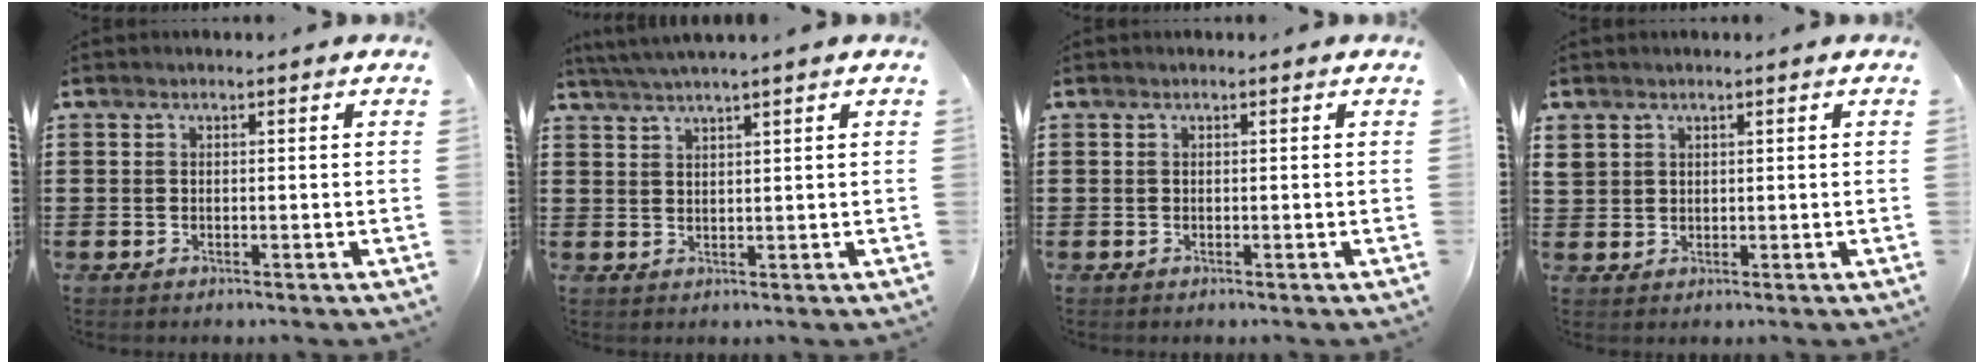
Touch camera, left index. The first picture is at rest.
{"total": 2.5, "force": [2.2, -0.6, 1.1], "torque": [-0.025, -0.001, 0.041]}
{"total": 0.0}
{"total": 1.7, "force": [1.1, 1.3, 0.3], "torque": [-0.012, 0.004, 0.022]}